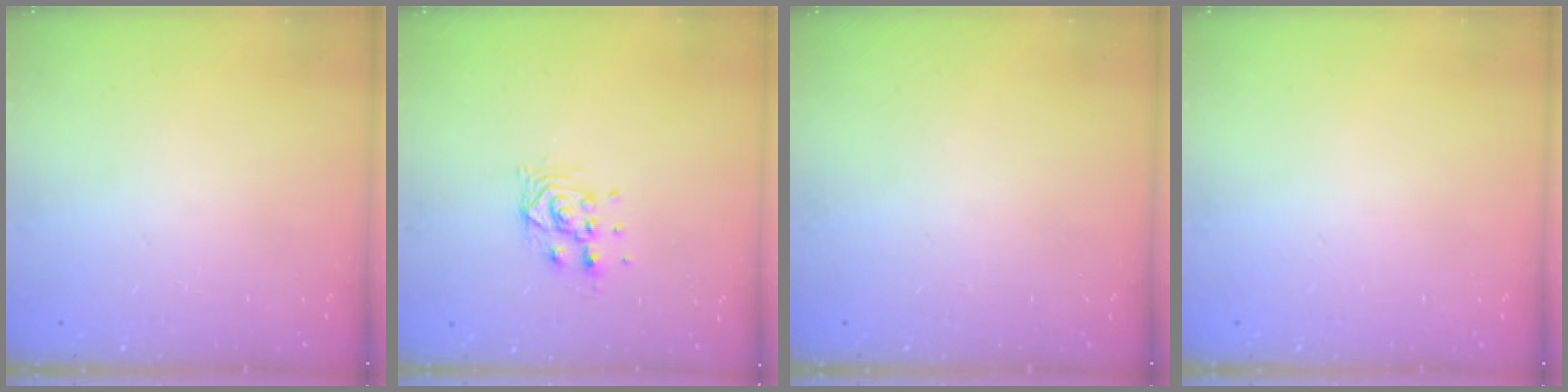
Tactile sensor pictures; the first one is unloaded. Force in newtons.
{"total": 7.2, "press": 7.2, "slide": 0.6}
{"total": 0.0}
{"total": 0.0}